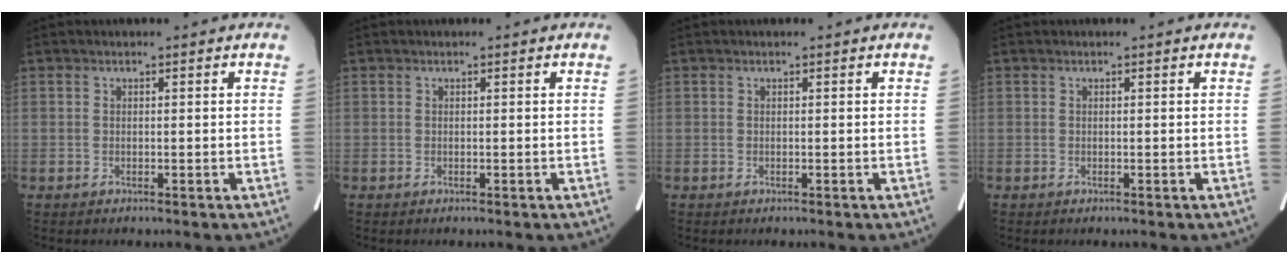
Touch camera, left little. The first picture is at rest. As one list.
[{"total": 0.0}, {"total": 0.0}, {"total": 0.0}]